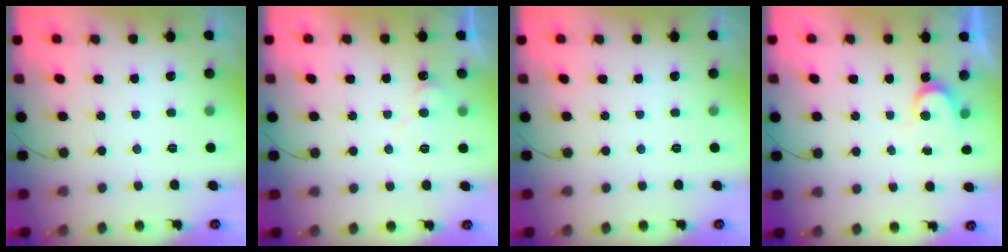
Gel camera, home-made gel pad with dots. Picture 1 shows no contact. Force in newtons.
{"total": 7.5, "press": 7.5, "slide": 0.8}
{"total": 0.0}
{"total": 3.5, "press": 3.5, "slide": 0.3}